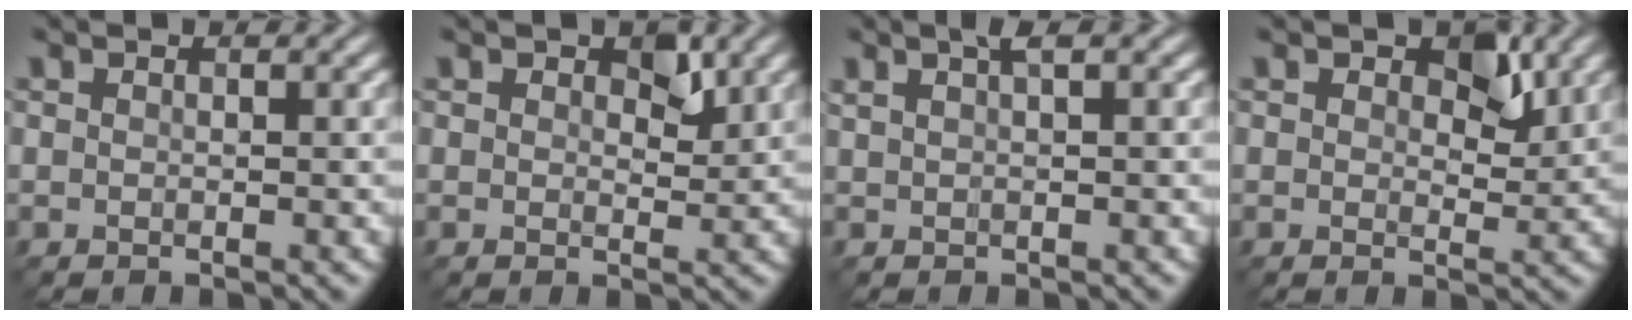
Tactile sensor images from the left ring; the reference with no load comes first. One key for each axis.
{"total": 2.0, "fx": 0.8, "fy": 1.1, "fz": 1.4, "tx": -0.016, "ty": -0.004, "tz": 0.012}
{"total": 1.6, "fx": 0.9, "fy": 0.3, "fz": 1.2, "tx": -0.023, "ty": 0.005, "tz": 0.015}
{"total": 3.2, "fx": 1.2, "fy": 1.8, "fz": 2.4, "tx": -0.031, "ty": -0.002, "tz": 0.016}